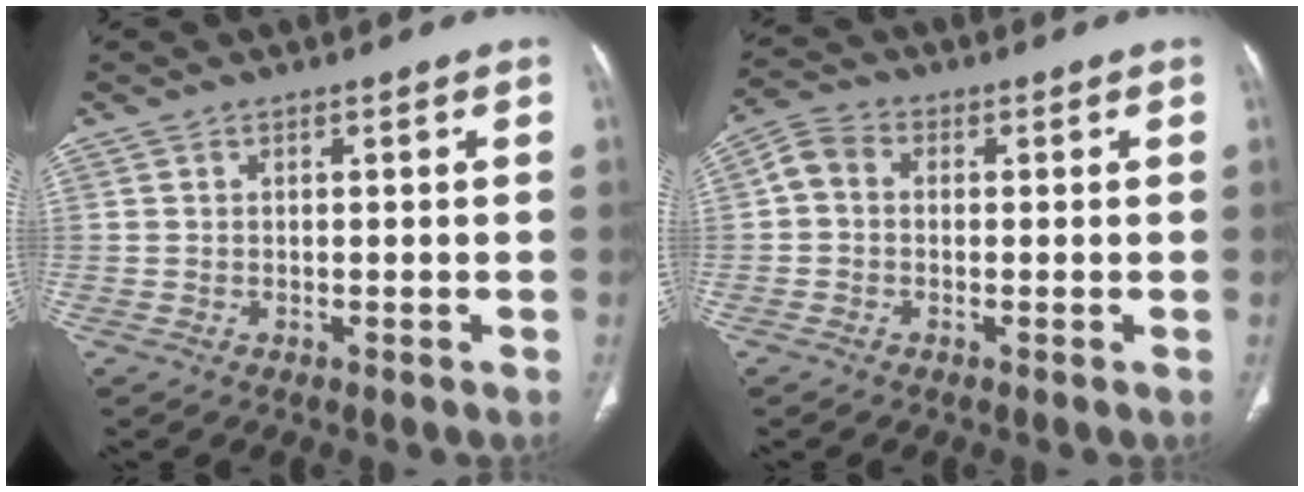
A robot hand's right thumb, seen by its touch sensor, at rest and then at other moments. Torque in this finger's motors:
{"motor_torque": [0.04, 0.02, 0.21, -0.24, 0.01]}